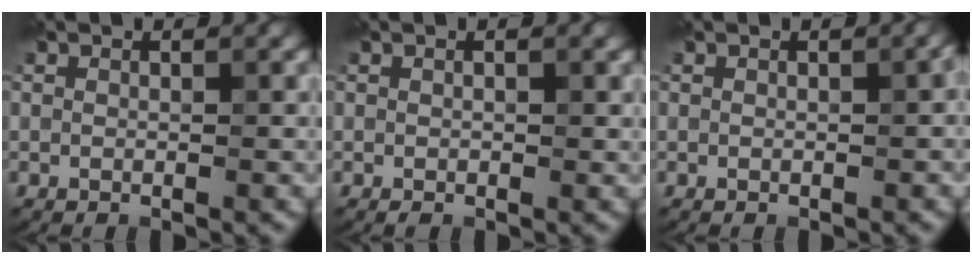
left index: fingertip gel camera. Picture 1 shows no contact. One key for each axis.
{"total": 0.6, "fx": 0.0, "fy": 0.3, "fz": 0.5, "tx": -0.008, "ty": -0.001, "tz": 0.001}
{"total": 0.6, "fx": 0.0, "fy": 0.1, "fz": 0.6, "tx": -0.007, "ty": 0.004, "tz": 0.002}